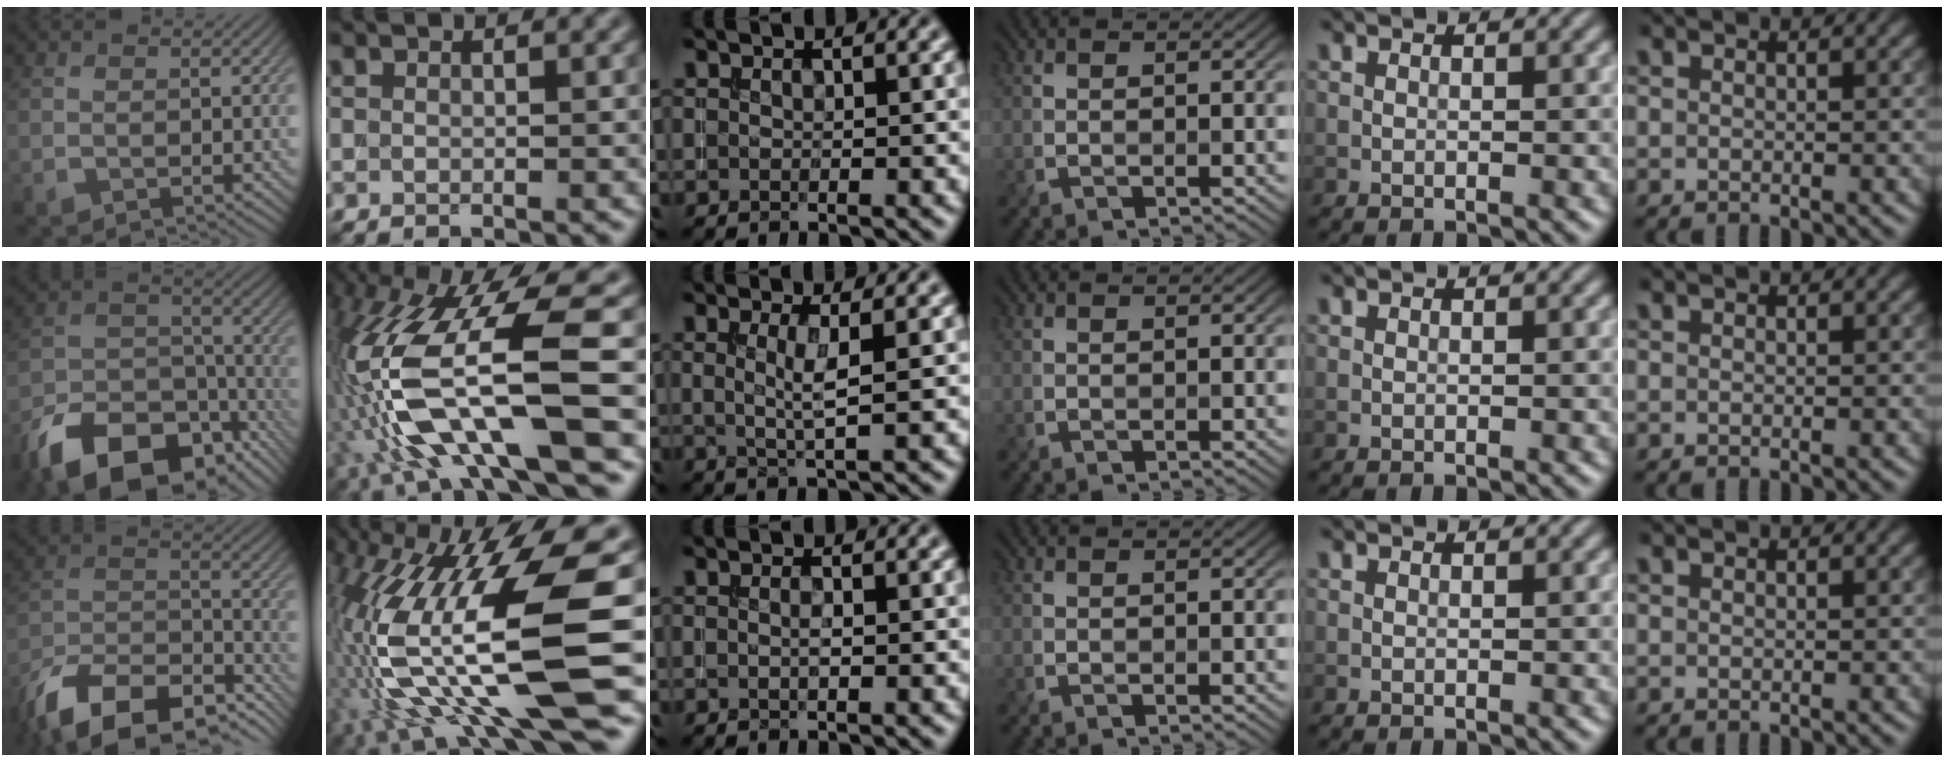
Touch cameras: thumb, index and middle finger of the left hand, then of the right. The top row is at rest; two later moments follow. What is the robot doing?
{"motion": "insert", "object": "drawer"}